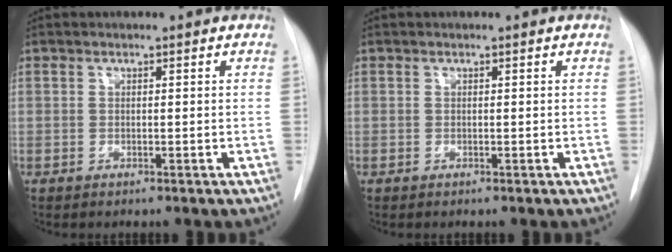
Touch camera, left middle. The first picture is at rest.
{"total": 0.0}